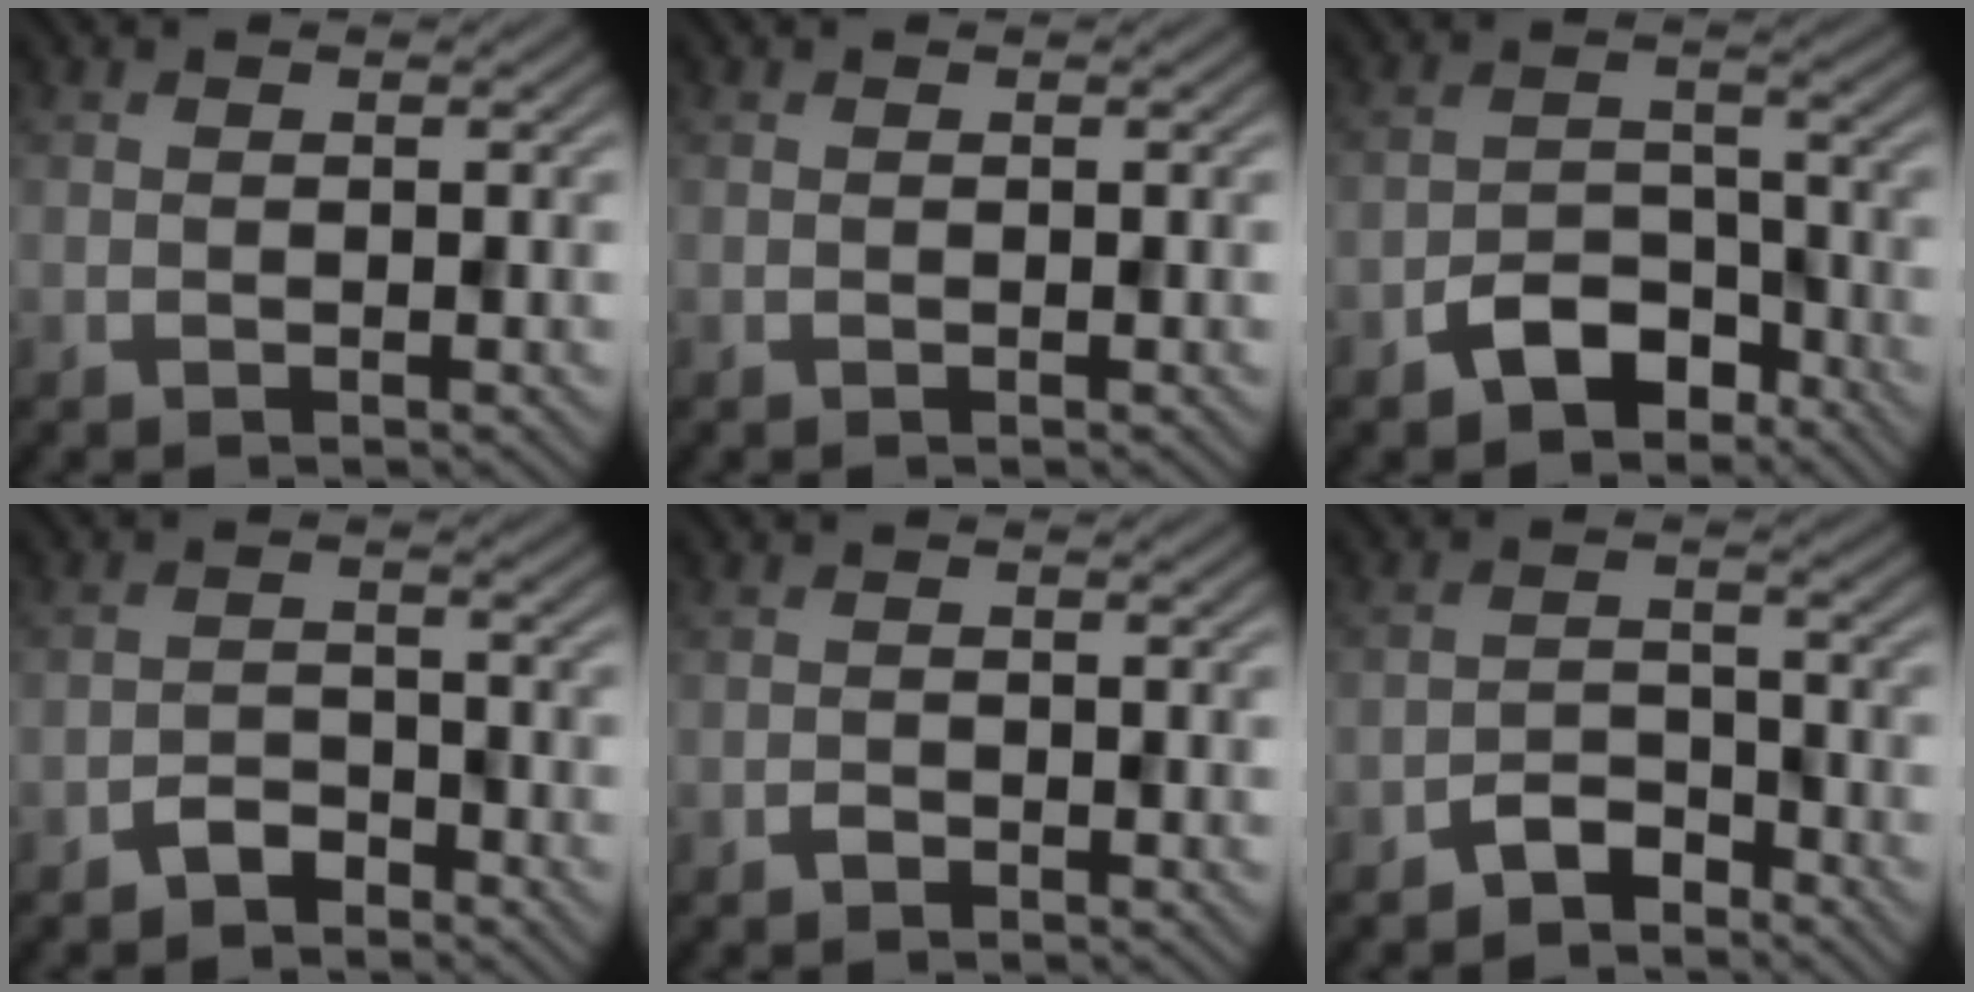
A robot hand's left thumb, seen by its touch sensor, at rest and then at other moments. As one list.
[{"total": 0.0}, {"total": 6.4, "force": [-4.4, 3.5, 3.1], "torque": [-0.052, 0.004, -0.092]}, {"total": 2.8, "force": [-2.3, 1.2, 1.0], "torque": [-0.012, 0.007, -0.051]}, {"total": 0.9, "force": [-0.7, 0.4, 0.3], "torque": [-0.003, 0.000, -0.014]}, {"total": 3.8, "force": [-3.2, 1.5, 1.3], "torque": [-0.022, 0.007, -0.068]}]